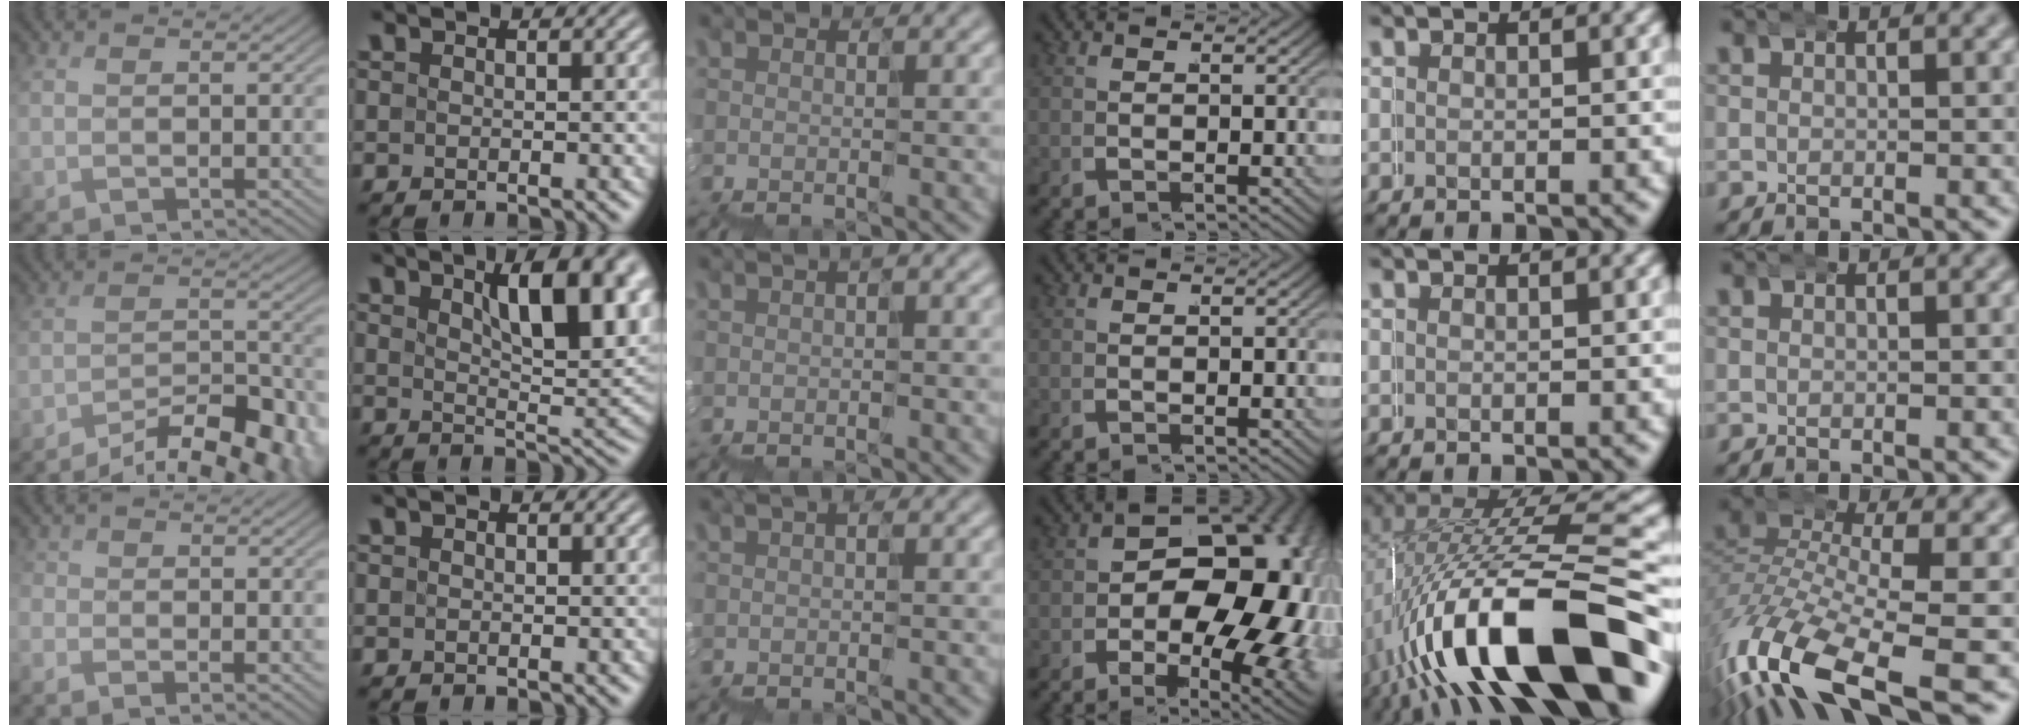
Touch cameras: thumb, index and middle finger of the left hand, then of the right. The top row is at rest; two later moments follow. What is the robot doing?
{"motion": "wrap", "object": "duck tape"}